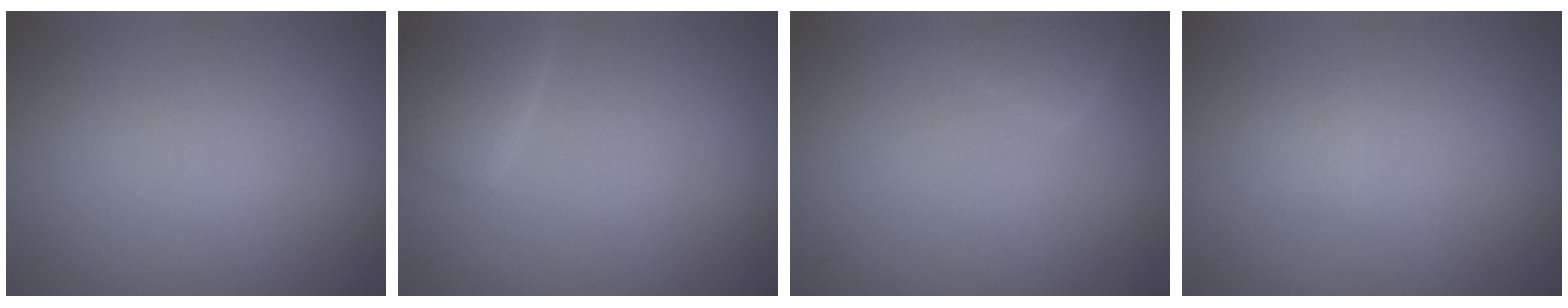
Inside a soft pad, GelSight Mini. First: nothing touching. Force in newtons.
{"total": 2.3, "press": 2.3, "slide": 0.1}
{"total": 2.8, "press": 2.8, "slide": 0.2}
{"total": 1.0, "press": 1.0, "slide": 0.1}